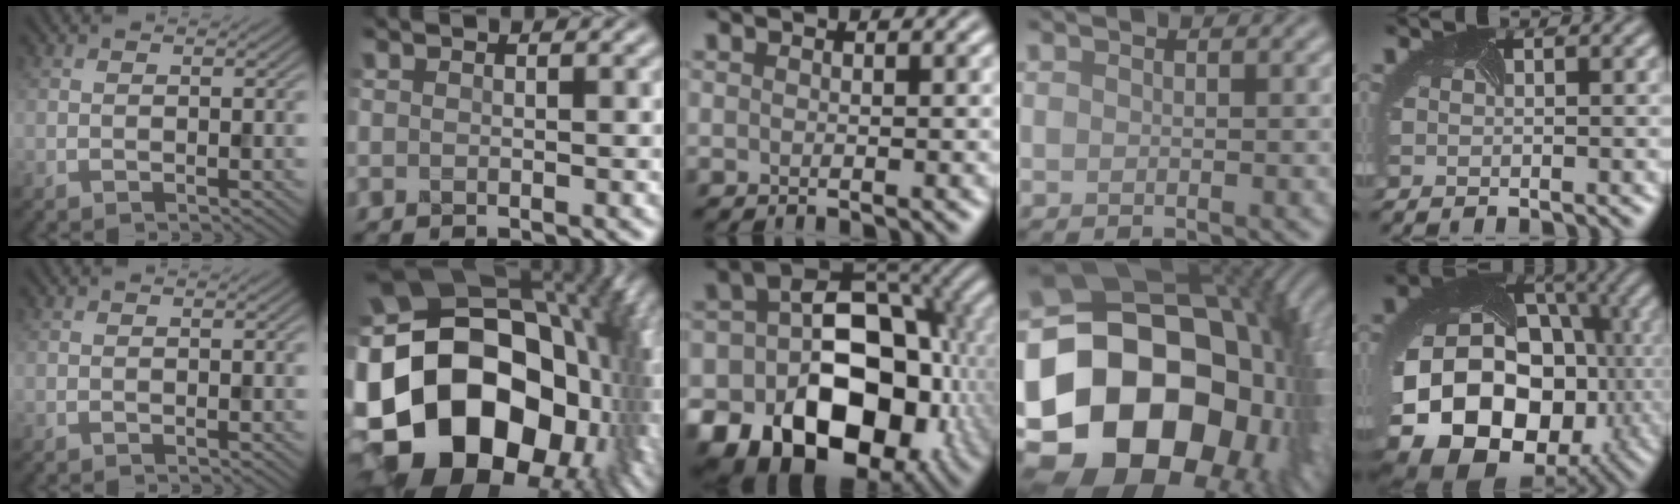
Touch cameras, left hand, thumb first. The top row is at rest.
{"index": {"total": 22.2, "force": [-1.7, 16.2, 15.1], "torque": [-0.284, -0.054, 0.001]}, "middle": {"total": 19.2, "force": [-6.7, 13.7, 11.7], "torque": [-0.149, -0.007, -0.113]}, "ring": {"total": 23.7, "force": [-5.3, 18.4, 14.1], "torque": [-0.219, -0.014, -0.121]}, "little": {"total": 21.4, "force": [-5.5, 16.8, 12.2], "torque": [-0.216, -0.045, -0.098]}}